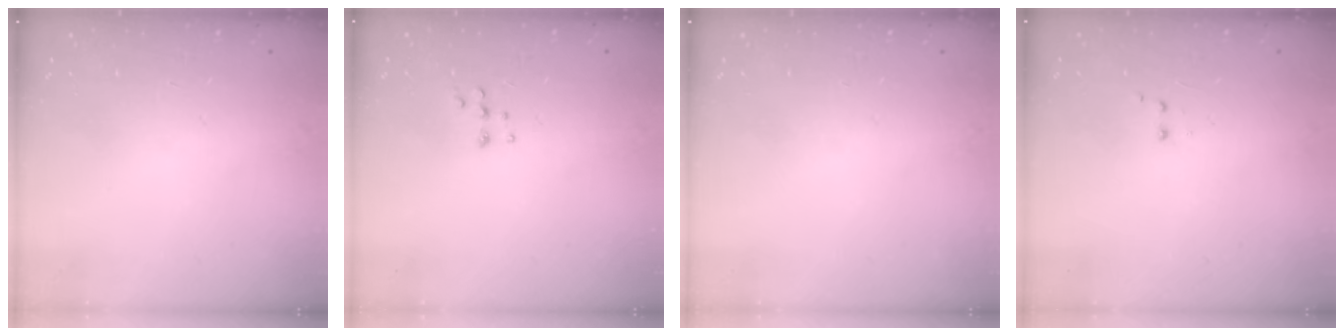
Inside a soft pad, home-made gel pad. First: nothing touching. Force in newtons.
{"total": 5.5, "press": 5.4, "slide": 1.0}
{"total": 0.0}
{"total": 2.0, "press": 1.8, "slide": 0.9}